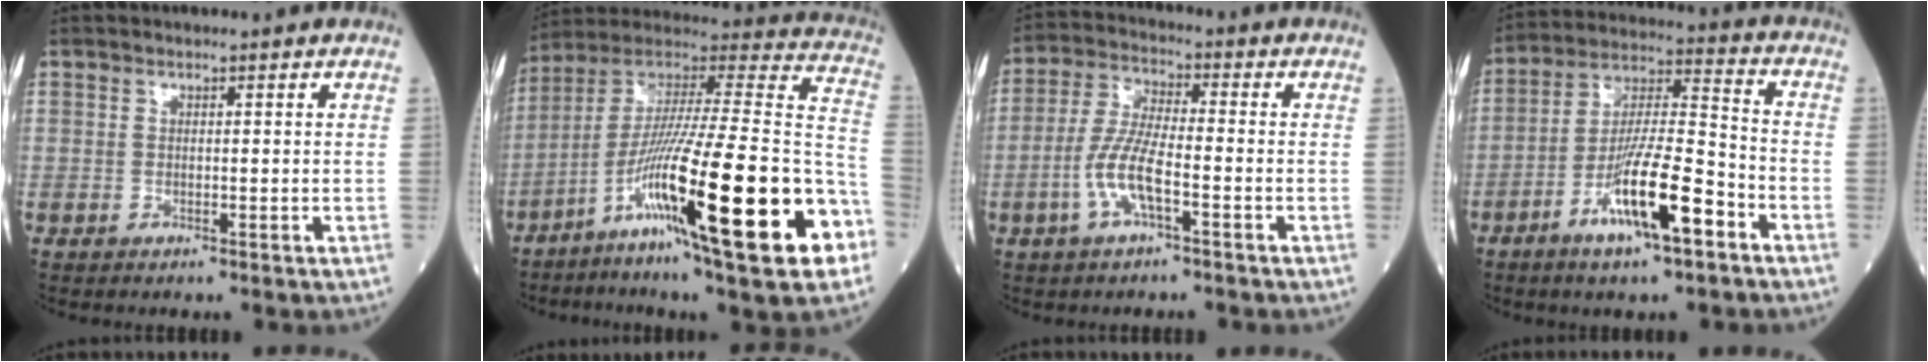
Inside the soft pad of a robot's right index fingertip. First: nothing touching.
{"total": 32.5, "force": [-12.3, 2.9, 29.9], "torque": [-0.438, -0.034, -0.216]}
{"total": 7.5, "force": [-2.8, 1.5, 6.8], "torque": [-0.151, 0.004, -0.057]}
{"total": 13.6, "force": [-6.6, 1.8, 11.7], "torque": [-0.216, -0.006, -0.121]}